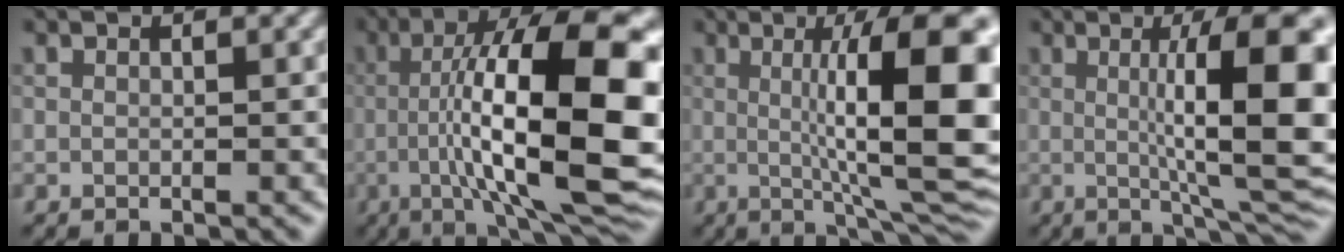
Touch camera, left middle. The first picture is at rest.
{"total": 16.0, "force": [-1.0, 4.2, 15.4], "torque": [-0.212, 0.027, -0.012]}
{"total": 13.4, "force": [0.9, 2.9, 13.0], "torque": [-0.165, 0.006, 0.016]}
{"total": 12.1, "force": [0.9, 2.8, 11.7], "torque": [-0.144, 0.003, 0.017]}